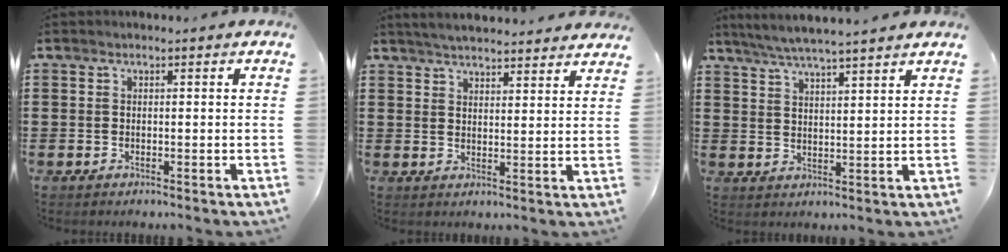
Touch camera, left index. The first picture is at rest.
{"total": 4.0, "force": [4.0, -0.1, 0.6], "torque": [-0.023, -0.014, 0.072]}
{"total": 4.7, "force": [4.3, -0.3, 1.8], "torque": [-0.047, -0.018, 0.076]}